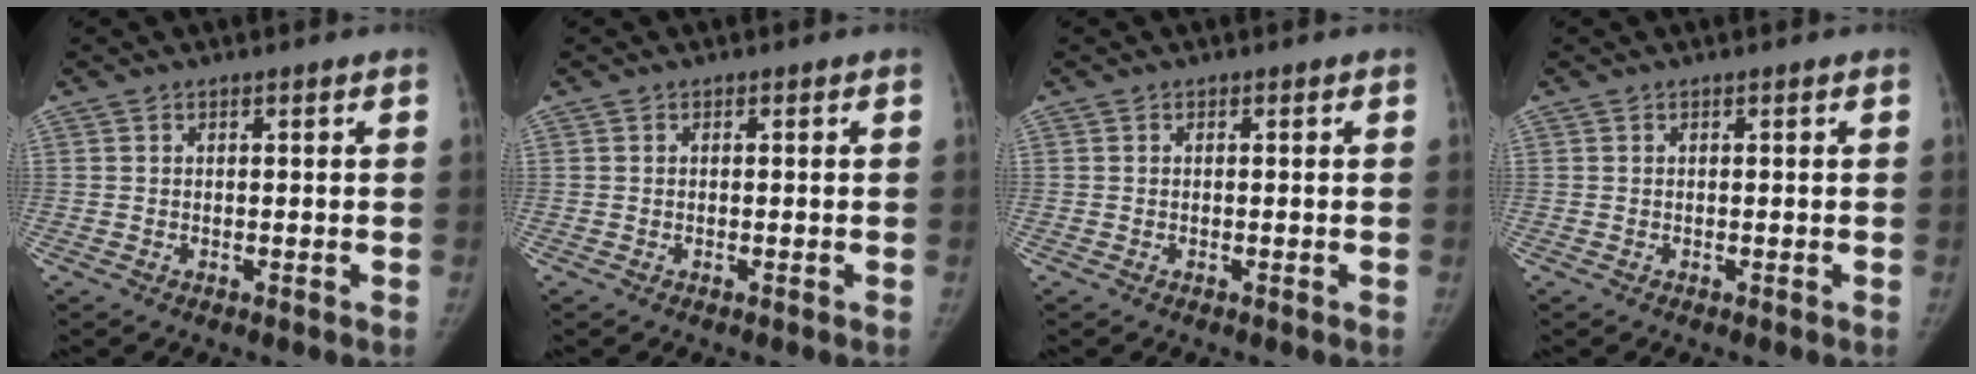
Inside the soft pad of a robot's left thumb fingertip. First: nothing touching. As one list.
[{"total": 0.0}, {"total": 0.0}, {"total": 0.0}]